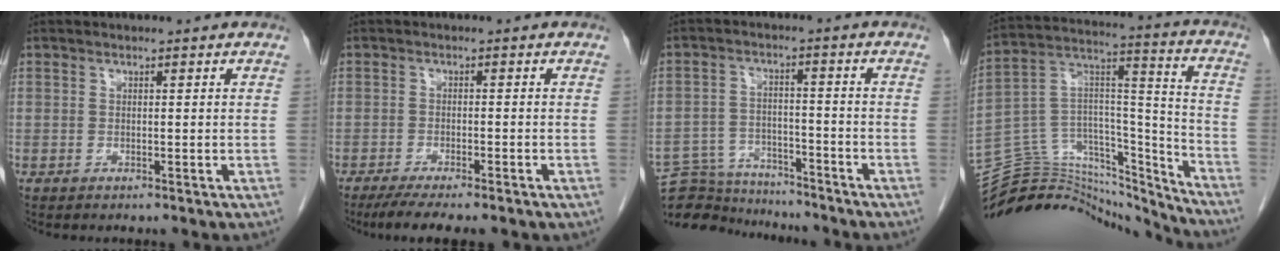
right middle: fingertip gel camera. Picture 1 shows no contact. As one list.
[{"total": 7.4, "force": [-5.8, 1.1, 4.6], "torque": [-0.062, -0.013, -0.085]}, {"total": 11.0, "force": [-10.6, 2.5, 1.2], "torque": [-0.019, 0.016, -0.169]}, {"total": 23.7, "force": [-22.6, 5.8, 4.1], "torque": [-0.098, 0.055, -0.357]}]